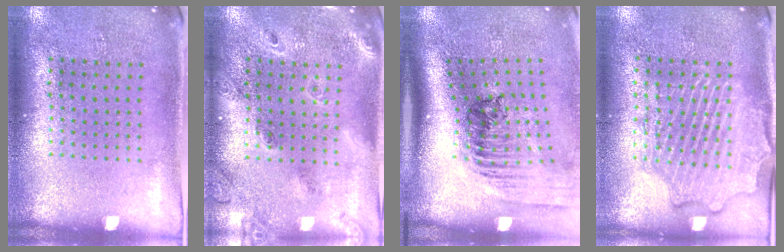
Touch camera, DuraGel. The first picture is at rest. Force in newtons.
{"total": 1.9, "press": 1.7, "slide": 0.8}
{"total": 2.4, "press": 1.7, "slide": 1.7}
{"total": 2.3, "press": 2.3, "slide": 0.4}